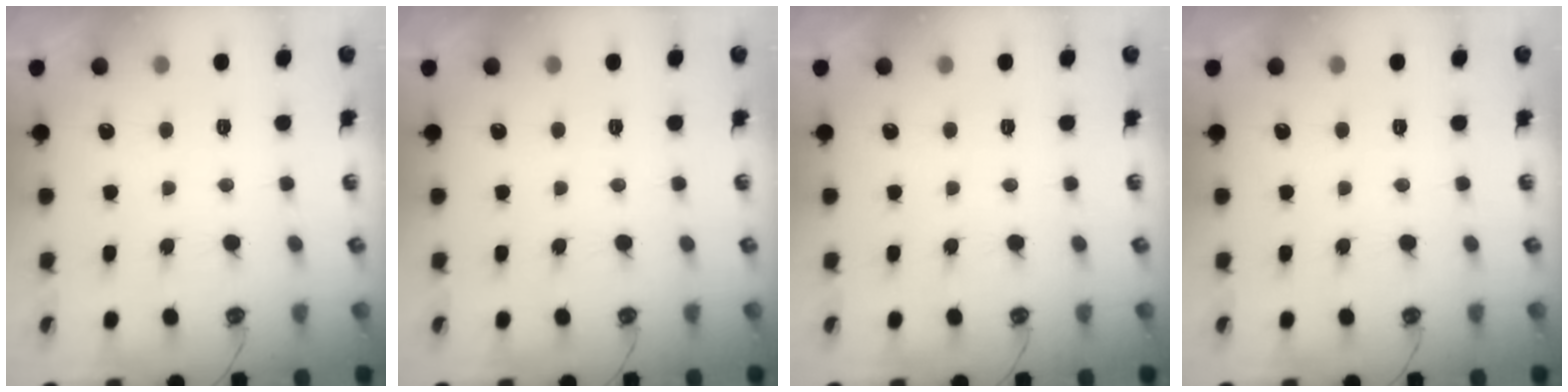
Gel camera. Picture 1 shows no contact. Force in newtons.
{"total": 0.0}
{"total": 0.0}
{"total": 0.0}